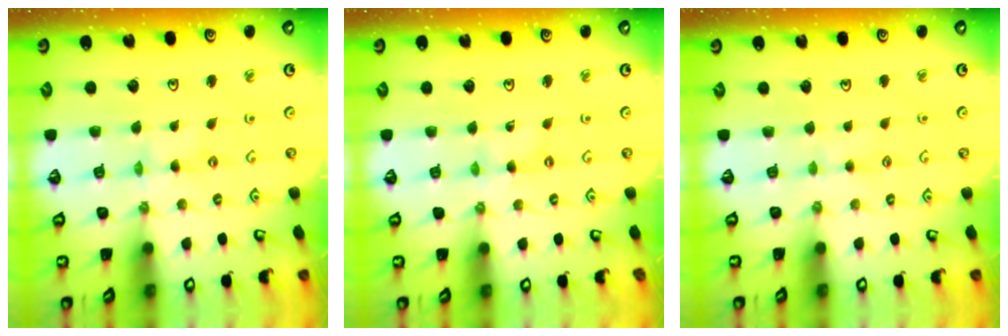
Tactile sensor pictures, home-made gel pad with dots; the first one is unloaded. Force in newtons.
{"total": 0.0}
{"total": 1.5, "press": 1.5, "slide": 0.3}